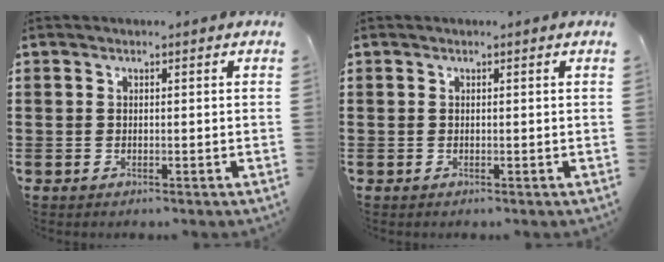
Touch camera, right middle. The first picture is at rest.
{"total": 0.0}